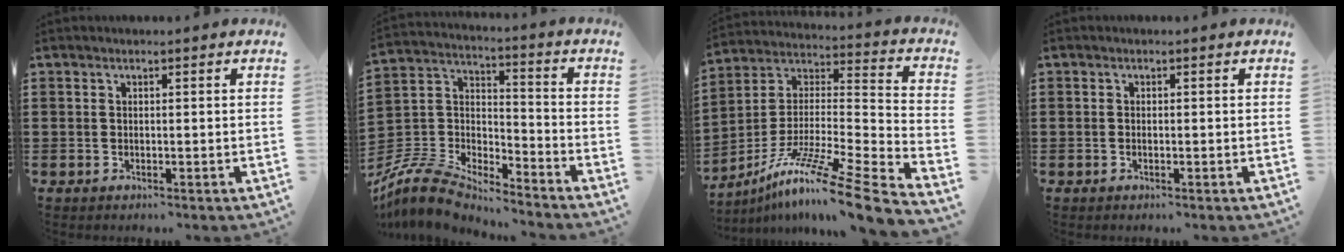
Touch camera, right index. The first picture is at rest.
{"total": 7.9, "force": [-7.5, 1.7, 2.1], "torque": [-0.073, -0.005, -0.158]}
{"total": 13.1, "force": [-10.4, -0.3, 7.9], "torque": [-0.139, 0.006, -0.197]}
{"total": 0.0}